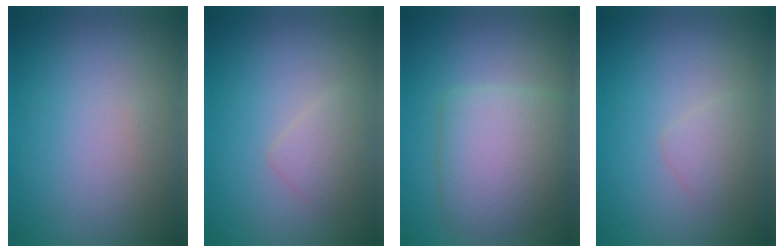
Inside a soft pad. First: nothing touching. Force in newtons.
{"total": 1.6, "press": 1.6, "slide": 0.0}
{"total": 5.3, "press": 5.3, "slide": 0.2}
{"total": 1.4, "press": 1.4, "slide": 0.1}